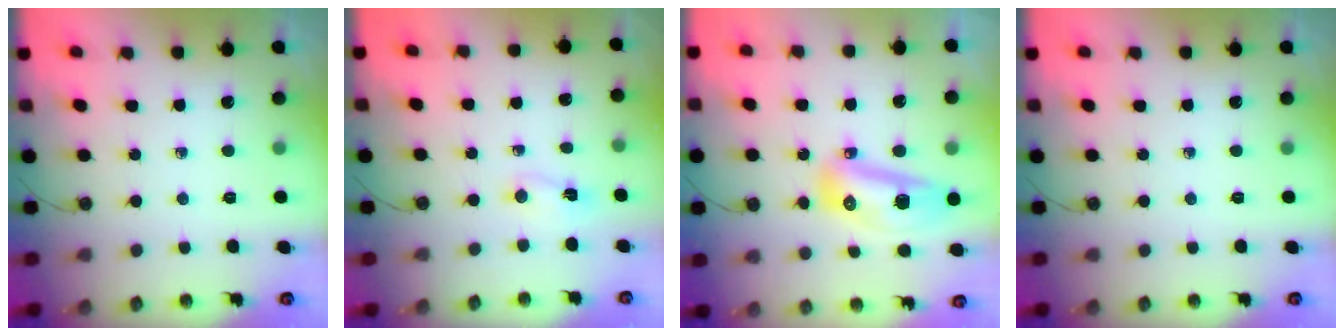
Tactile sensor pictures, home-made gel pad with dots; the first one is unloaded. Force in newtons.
{"total": 2.0, "press": 1.6, "slide": 1.2}
{"total": 12.6, "press": 12.5, "slide": 1.6}
{"total": 0.0}